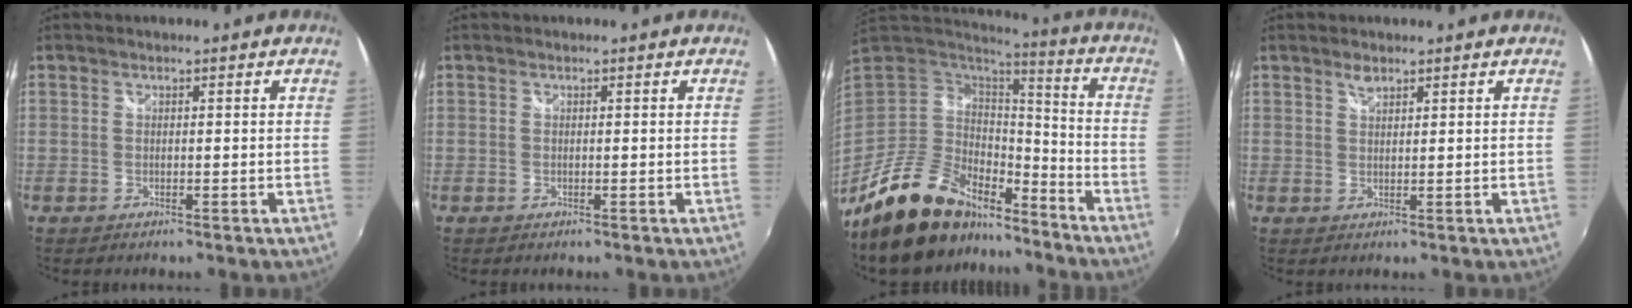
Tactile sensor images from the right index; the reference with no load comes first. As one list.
[{"total": 0.0}, {"total": 20.3, "force": [-15.3, 9.0, 9.9], "torque": [-0.203, -0.003, -0.253]}, {"total": 1.7, "force": [1.3, 0.7, 0.9], "torque": [-0.013, 0.003, 0.023]}]